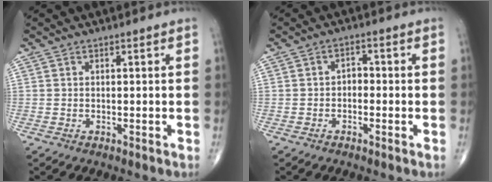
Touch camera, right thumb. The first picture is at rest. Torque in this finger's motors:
{"motor_torque": [-0.39, -0.08, 0.12, 0.17, 0.00]}